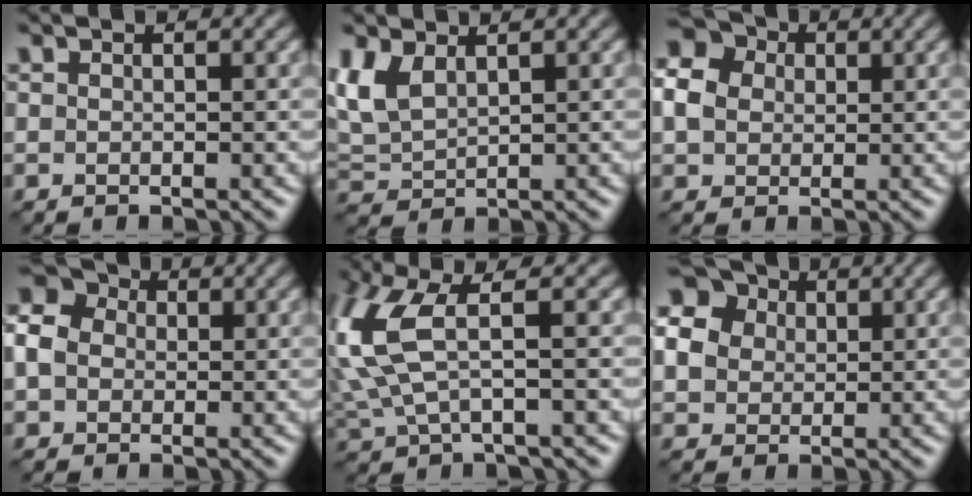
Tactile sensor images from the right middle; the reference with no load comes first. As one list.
[{"total": 3.2, "force": [1.6, 1.8, 2.1], "torque": [-0.062, 0.004, 0.037]}, {"total": 5.6, "force": [1.1, 4.8, 2.7], "torque": [-0.080, 0.024, 0.008]}, {"total": 6.8, "force": [0.9, 5.8, 3.4], "torque": [-0.083, 0.032, -0.006]}, {"total": 7.5, "force": [1.6, 2.8, 6.8], "torque": [-0.185, 0.010, 0.030]}, {"total": 9.4, "force": [3.4, 7.7, 4.0], "torque": [-0.112, 0.034, 0.052]}]